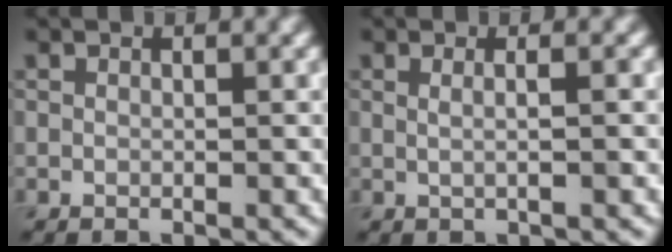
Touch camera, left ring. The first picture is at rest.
{"total": 2.7, "force": [0.7, 1.3, 2.3], "torque": [-0.012, 0.009, -0.014]}